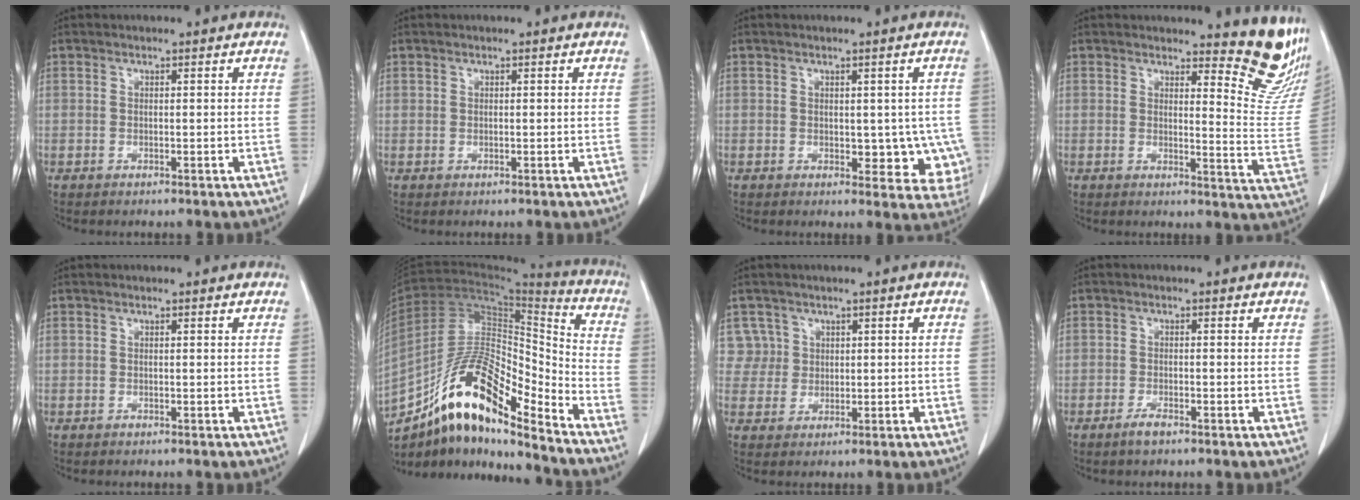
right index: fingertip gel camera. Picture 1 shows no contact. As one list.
[{"total": 0.0}, {"total": 6.6, "force": [-0.5, 4.2, 5.1], "torque": [-0.029, 0.001, 0.003]}, {"total": 11.5, "force": [10.4, 1.4, 4.8], "torque": [-0.037, -0.094, 0.096]}, {"total": 0.0}, {"total": 17.8, "force": [-12.5, 4.1, 12.0], "torque": [-0.216, 0.026, -0.219]}, {"total": 3.6, "force": [1.4, 3.2, -0.6], "torque": [0.030, 0.008, 0.024]}, {"total": 1.9, "force": [-1.4, 0.2, 1.3], "torque": [-0.029, -0.002, -0.027]}]